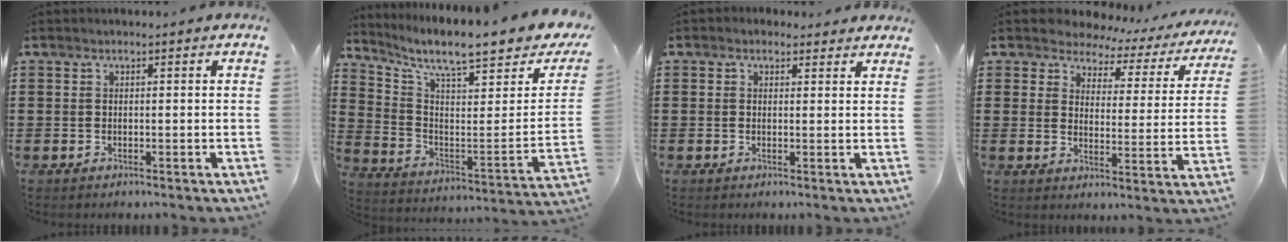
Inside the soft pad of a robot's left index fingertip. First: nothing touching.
{"total": 8.2, "force": [6.7, 0.9, 4.6], "torque": [-0.096, -0.066, 0.104]}
{"total": 1.5, "force": [1.1, 1.0, 0.2], "torque": [0.001, 0.005, 0.018]}
{"total": 3.7, "force": [3.2, 1.6, 0.5], "torque": [-0.035, -0.019, 0.051]}